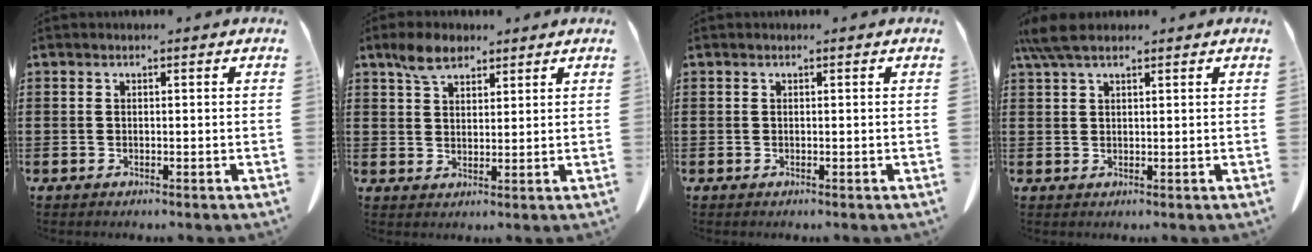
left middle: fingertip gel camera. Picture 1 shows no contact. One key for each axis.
{"total": 5.0, "fx": 3.6, "fy": 2.6, "fz": 2.4, "tx": -0.059, "ty": 0.008, "tz": 0.067}
{"total": 0.0}
{"total": 4.4, "fx": 3.1, "fy": 1.2, "fz": 2.9, "tx": -0.072, "ty": 0.001, "tz": 0.056}